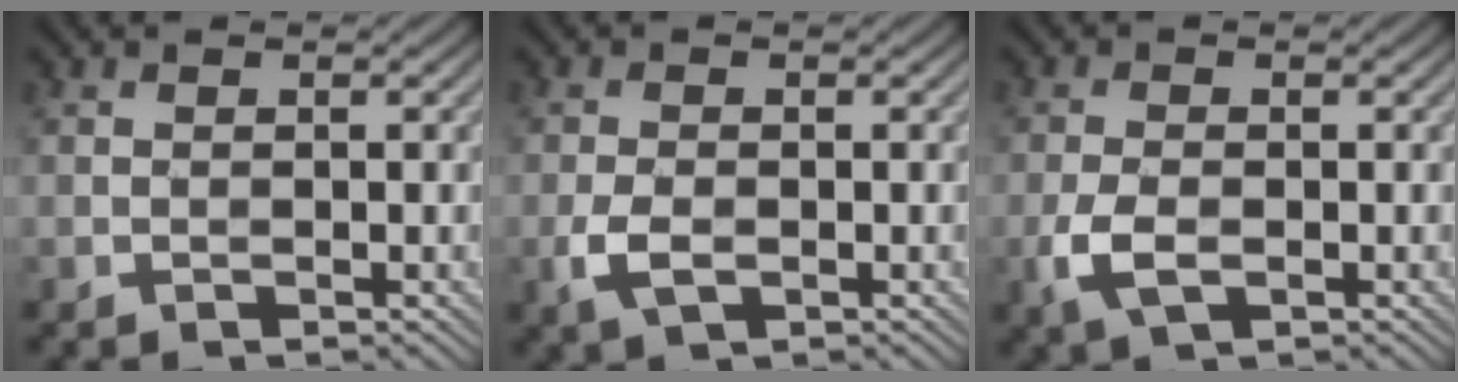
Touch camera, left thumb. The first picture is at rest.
{"total": 3.0, "force": [-1.0, 1.6, 2.3], "torque": [-0.058, -0.006, -0.023]}
{"total": 3.8, "force": [-1.3, 1.9, 3.0], "torque": [-0.074, -0.006, -0.029]}